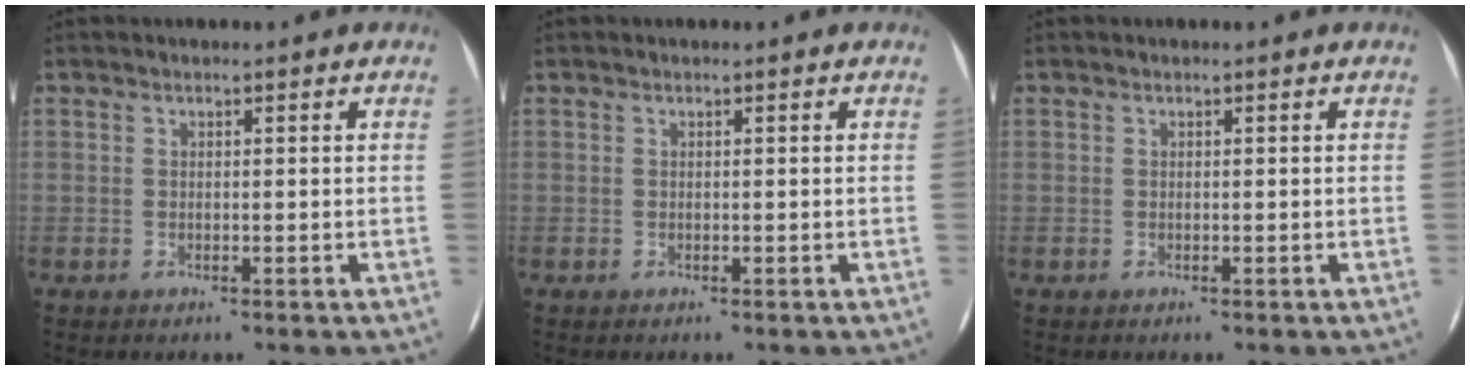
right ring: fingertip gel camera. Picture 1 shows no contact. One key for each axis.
{"total": 0.0}
{"total": 0.0}